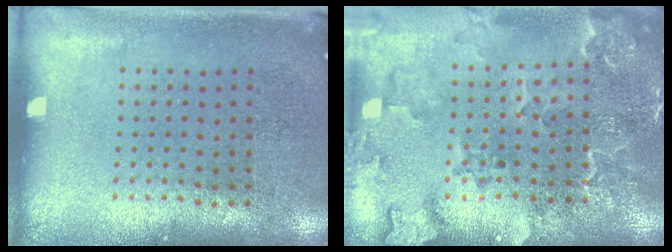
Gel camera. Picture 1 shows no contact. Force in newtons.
{"total": 2.6, "press": 2.3, "slide": 1.1}